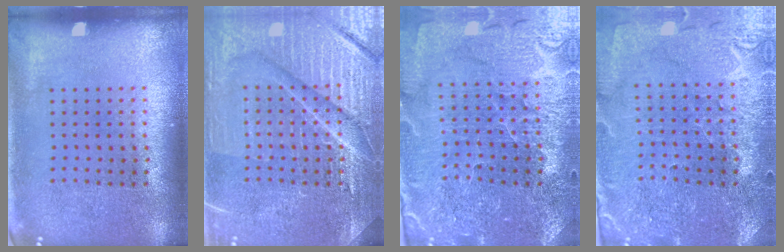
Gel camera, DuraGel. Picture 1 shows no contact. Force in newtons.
{"total": 7.5, "press": 7.4, "slide": 1.0}
{"total": 3.4, "press": 3.4, "slide": 0.3}
{"total": 1.0, "press": 1.0, "slide": 0.2}